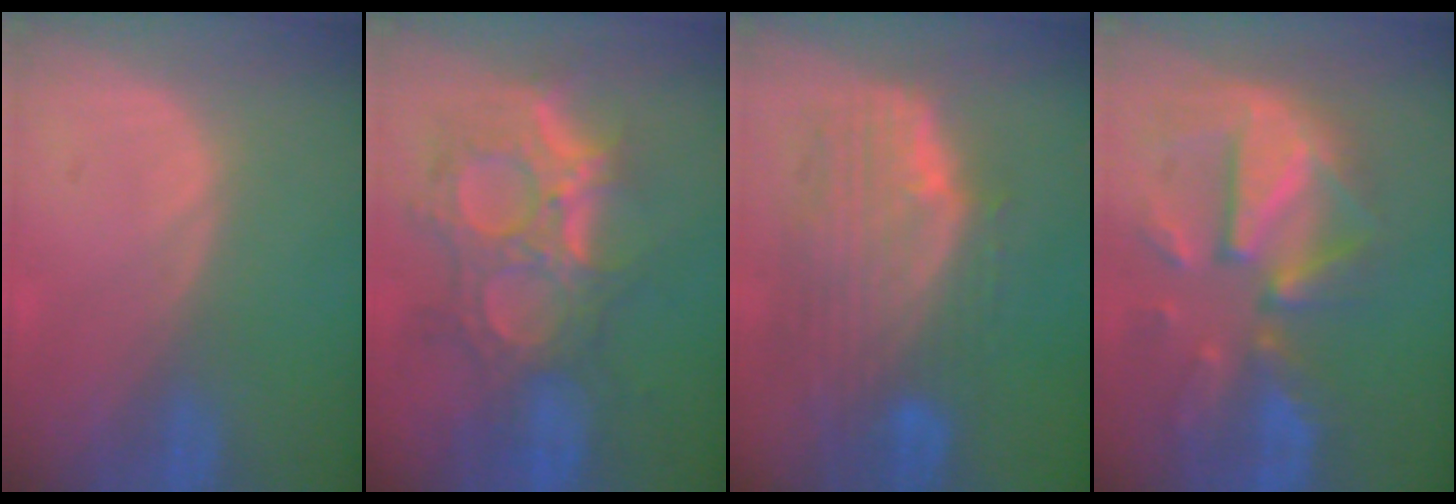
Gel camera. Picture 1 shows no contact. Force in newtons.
{"total": 12.2, "press": 10.7, "slide": 5.8}
{"total": 10.0, "press": 8.9, "slide": 4.6}
{"total": 12.1, "press": 10.5, "slide": 6.0}